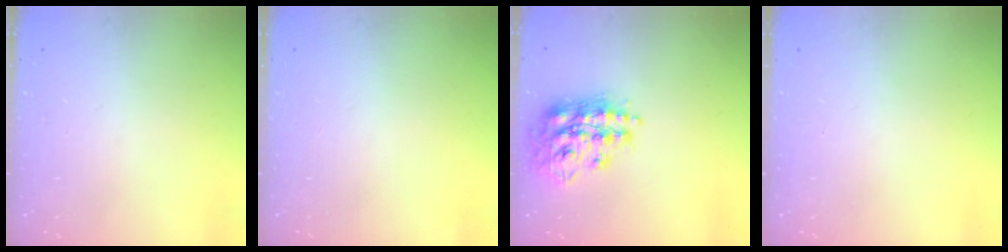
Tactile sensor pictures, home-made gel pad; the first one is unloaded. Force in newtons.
{"total": 0.0}
{"total": 17.5, "press": 17.5, "slide": 1.2}
{"total": 0.0}